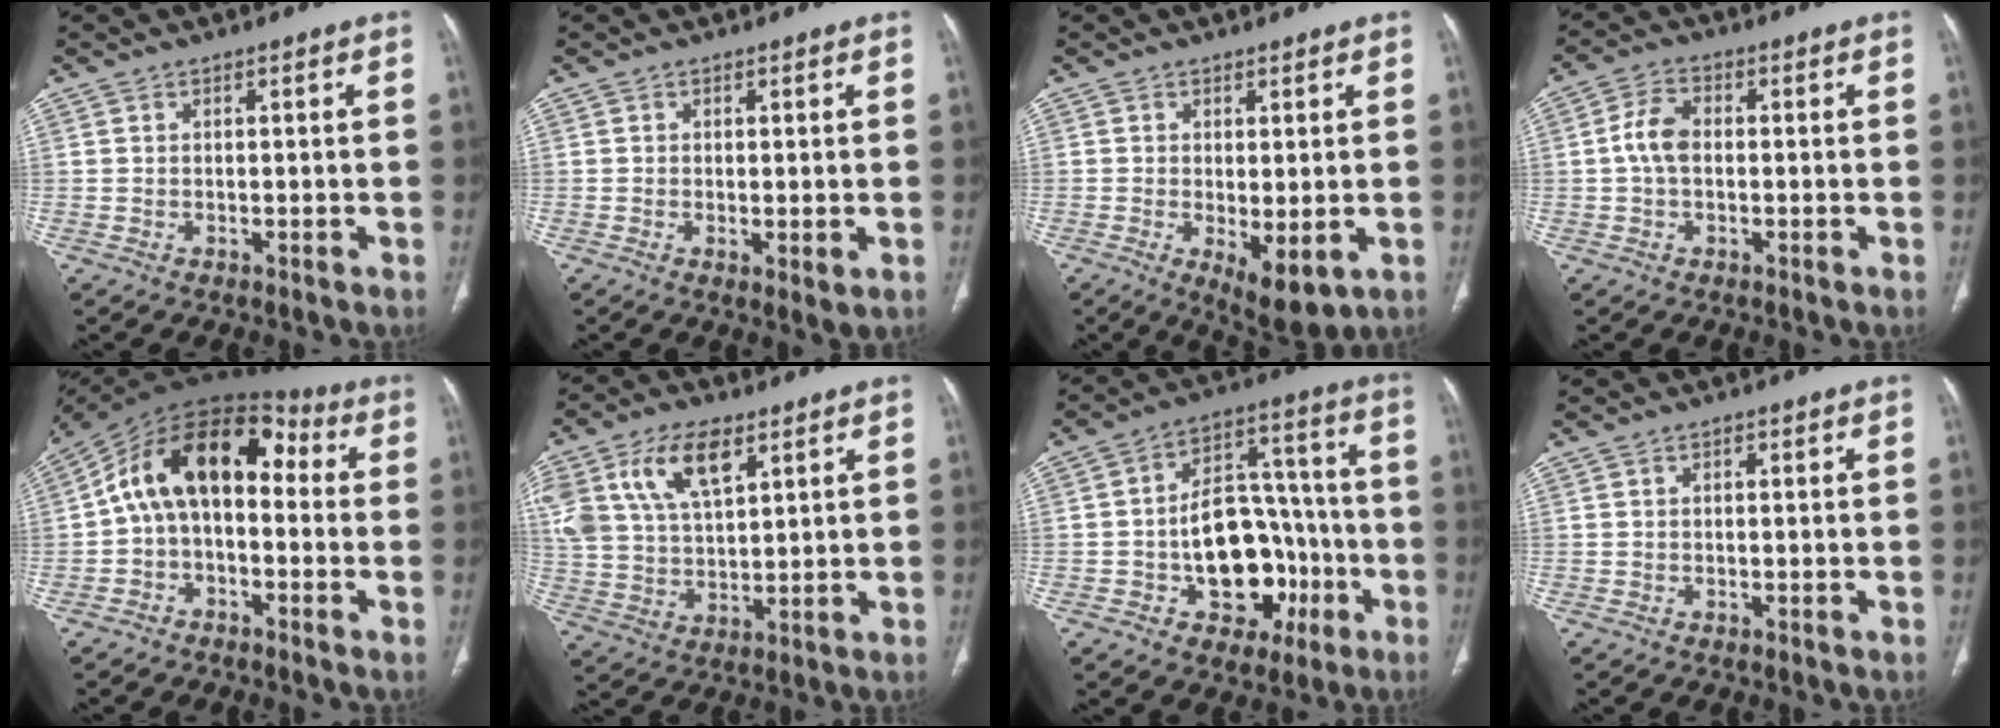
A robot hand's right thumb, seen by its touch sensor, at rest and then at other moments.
{"total": 2.6, "force": [-0.4, 0.9, 2.4], "torque": [-0.044, -0.012, -0.005]}
{"total": 7.2, "force": [-1.7, 2.9, 6.4], "torque": [-0.097, -0.021, -0.015]}
{"total": 5.4, "force": [-0.1, 3.5, 4.1], "torque": [-0.081, 0.015, -0.008]}
{"total": 15.6, "force": [0.7, 9.7, 12.1], "torque": [-0.176, 0.060, -0.004]}
{"total": 15.2, "force": [7.2, 8.1, 10.7], "torque": [-0.199, -0.013, 0.142]}
{"total": 17.3, "force": [-4.8, 11.9, 11.6], "torque": [-0.122, 0.051, -0.063]}
{"total": 0.8, "force": [0.3, 0.4, 0.7], "torque": [-0.011, 0.003, 0.005]}